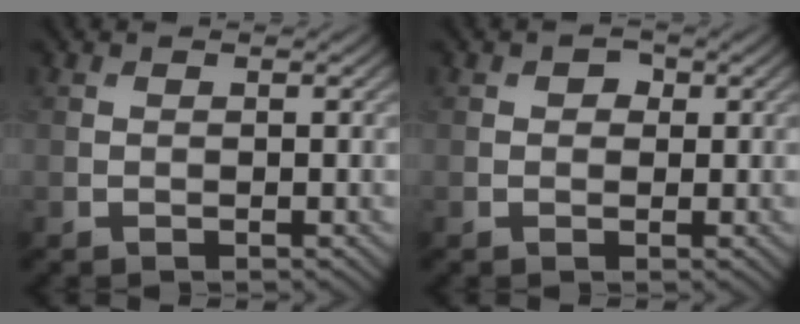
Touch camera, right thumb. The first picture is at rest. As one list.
[{"total": 1.3, "force": [0.3, 1.1, 0.6], "torque": [-0.007, 0.000, -0.001]}]